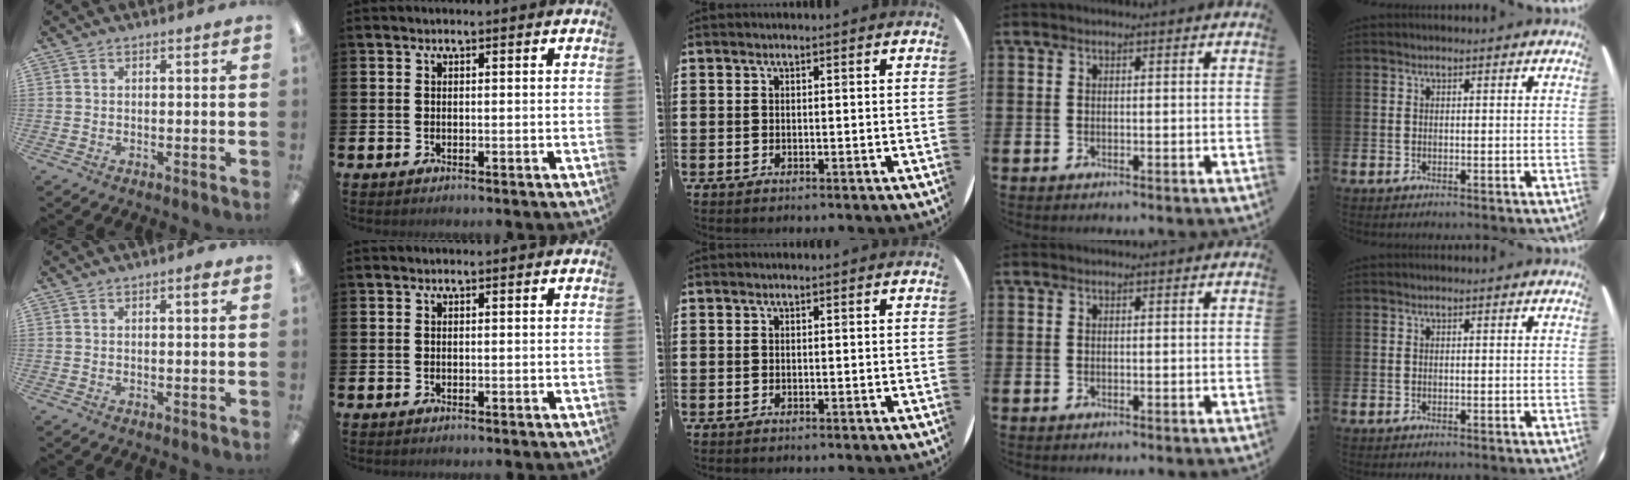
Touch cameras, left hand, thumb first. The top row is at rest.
{"thumb": {"total": 1.5, "force": [0.8, 0.4, 1.2], "torque": [-0.017, 0.000, 0.012]}}